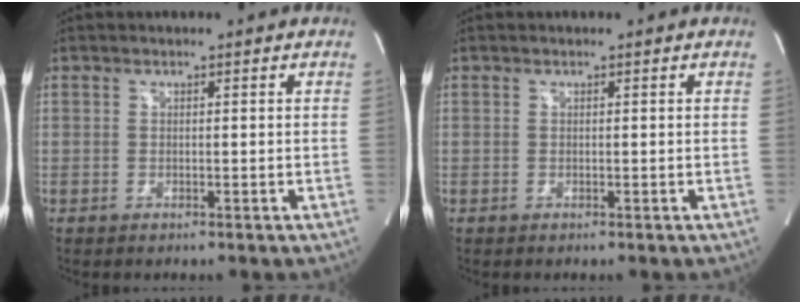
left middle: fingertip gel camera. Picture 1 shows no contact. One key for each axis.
{"total": 0.0}